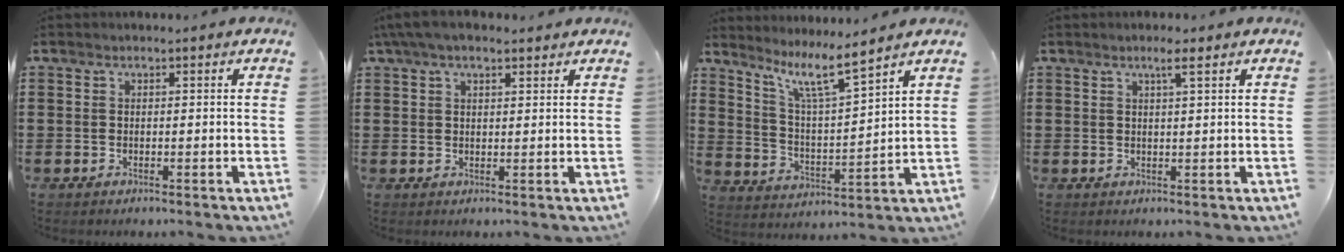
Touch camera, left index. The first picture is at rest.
{"total": 4.4, "force": [3.1, 1.5, 2.7], "torque": [-0.059, 0.006, 0.058]}
{"total": 8.2, "force": [6.4, 0.4, 5.1], "torque": [-0.112, -0.032, 0.110]}
{"total": 2.4, "force": [1.5, 0.1, 1.8], "torque": [-0.040, 0.001, 0.026]}